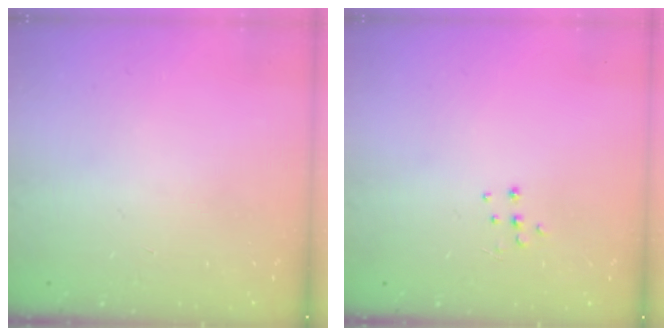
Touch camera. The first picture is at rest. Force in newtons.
{"total": 4.3, "press": 4.3, "slide": 0.4}